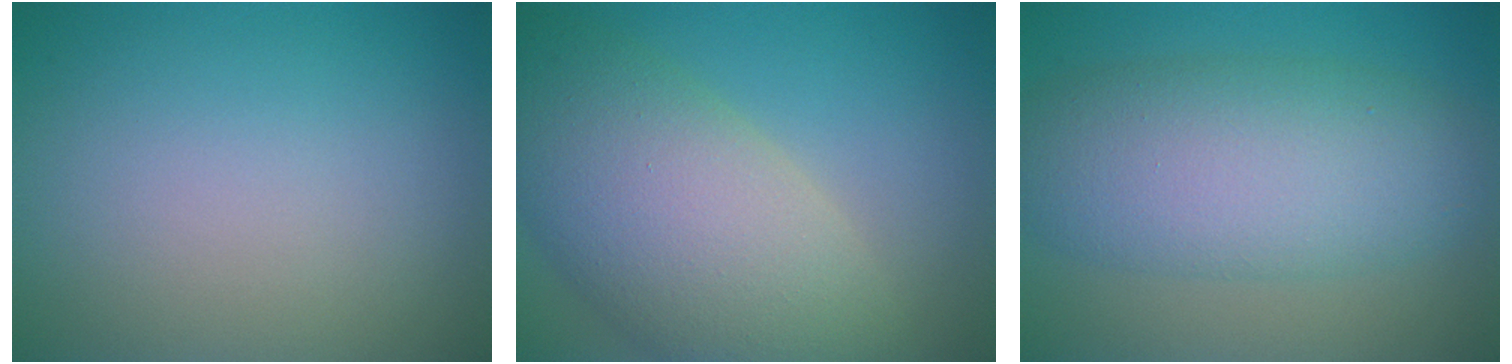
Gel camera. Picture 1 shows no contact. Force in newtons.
{"total": 10.6, "press": 10.6, "slide": 0.9}
{"total": 8.1, "press": 8.1, "slide": 0.1}